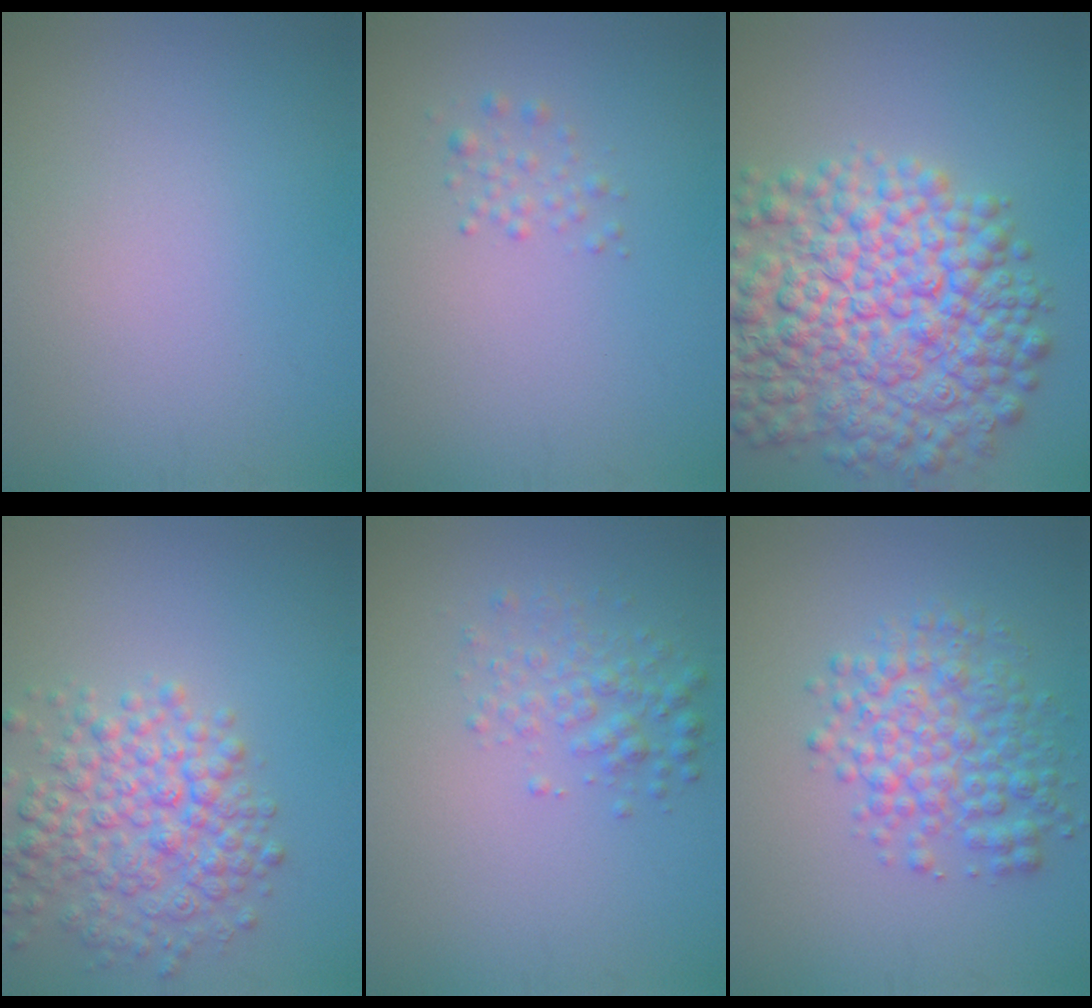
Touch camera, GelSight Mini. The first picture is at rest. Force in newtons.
{"total": 1.5, "press": 1.5, "slide": 0.0}
{"total": 11.6, "press": 11.6, "slide": 0.4}
{"total": 5.7, "press": 5.7, "slide": 0.3}
{"total": 2.4, "press": 2.4, "slide": 0.1}
{"total": 5.0, "press": 5.0, "slide": 0.1}